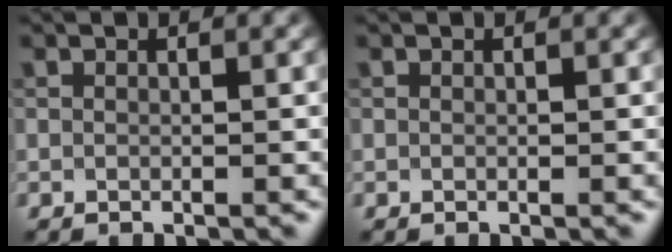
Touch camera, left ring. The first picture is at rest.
{"total": 0.0}